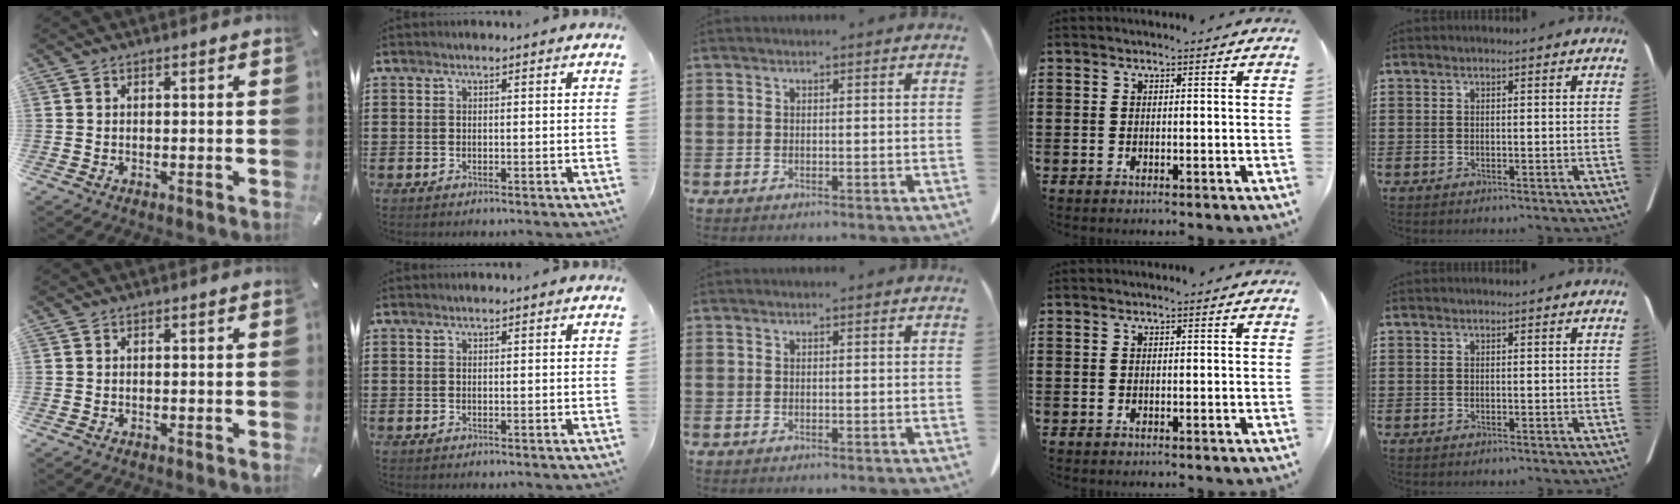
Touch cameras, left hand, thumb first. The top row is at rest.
{}